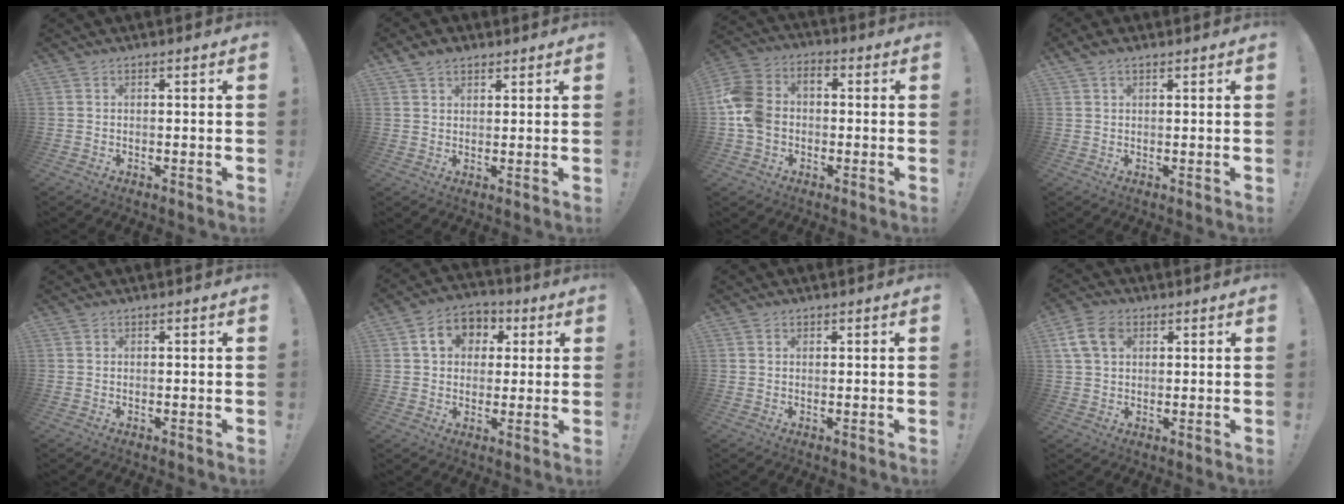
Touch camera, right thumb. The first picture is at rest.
{"total": 3.9, "force": [2.6, 2.5, 1.4], "torque": [-0.021, -0.008, 0.047]}
{"total": 11.2, "force": [-2.2, 8.9, 6.5], "torque": [-0.139, 0.023, -0.040]}
{"total": 2.0, "force": [1.4, 1.0, 1.1], "torque": [-0.018, 0.000, 0.025]}
{"total": 0.0}
{"total": 10.2, "force": [3.0, 8.4, 5.0], "torque": [-0.076, 0.006, 0.060]}
{"total": 0.8, "force": [0.5, 0.6, 0.1], "torque": [0.005, -0.001, 0.008]}
{"total": 9.3, "force": [3.4, 6.5, 5.8], "torque": [-0.114, 0.002, 0.066]}